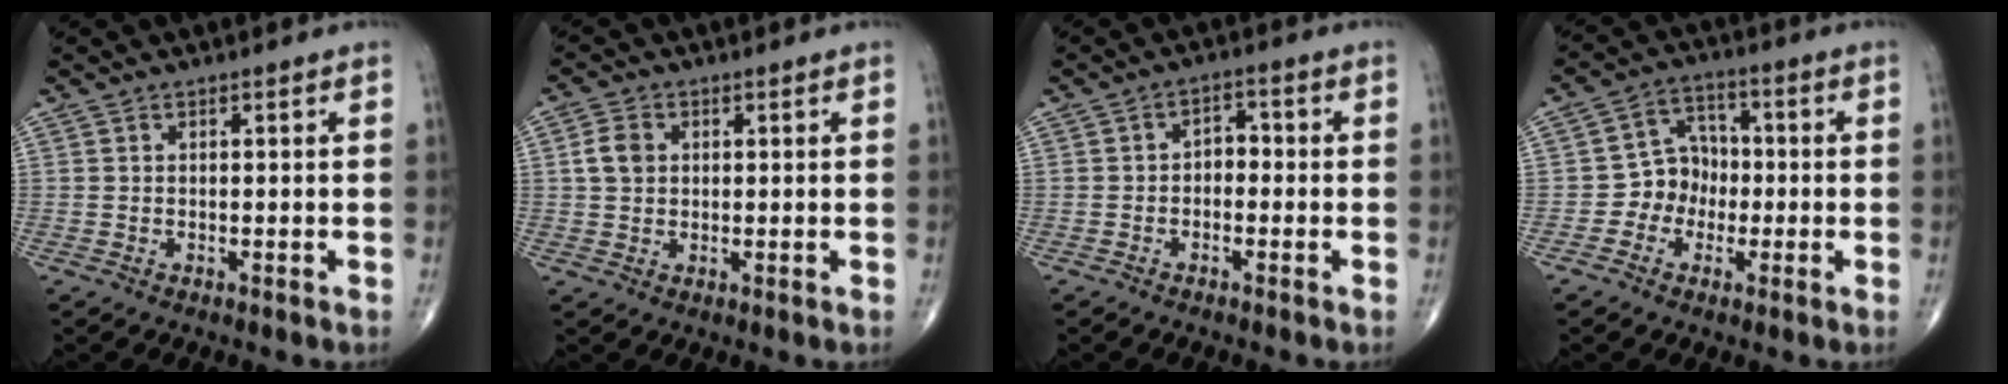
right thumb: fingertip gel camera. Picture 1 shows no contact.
{"total": 4.1, "force": [0.8, 3.2, 2.4], "torque": [-0.041, 0.003, 0.012]}
{"total": 3.2, "force": [-0.7, 2.2, 2.1], "torque": [-0.014, 0.016, -0.023]}
{"total": 7.2, "force": [-1.7, 6.2, 3.1], "torque": [-0.015, 0.029, -0.042]}